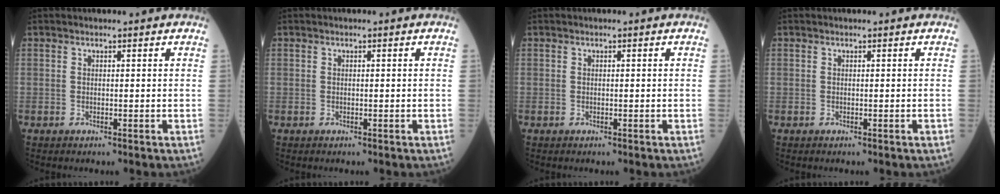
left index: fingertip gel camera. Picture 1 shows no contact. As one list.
[{"total": 0.0}, {"total": 0.0}, {"total": 0.0}]